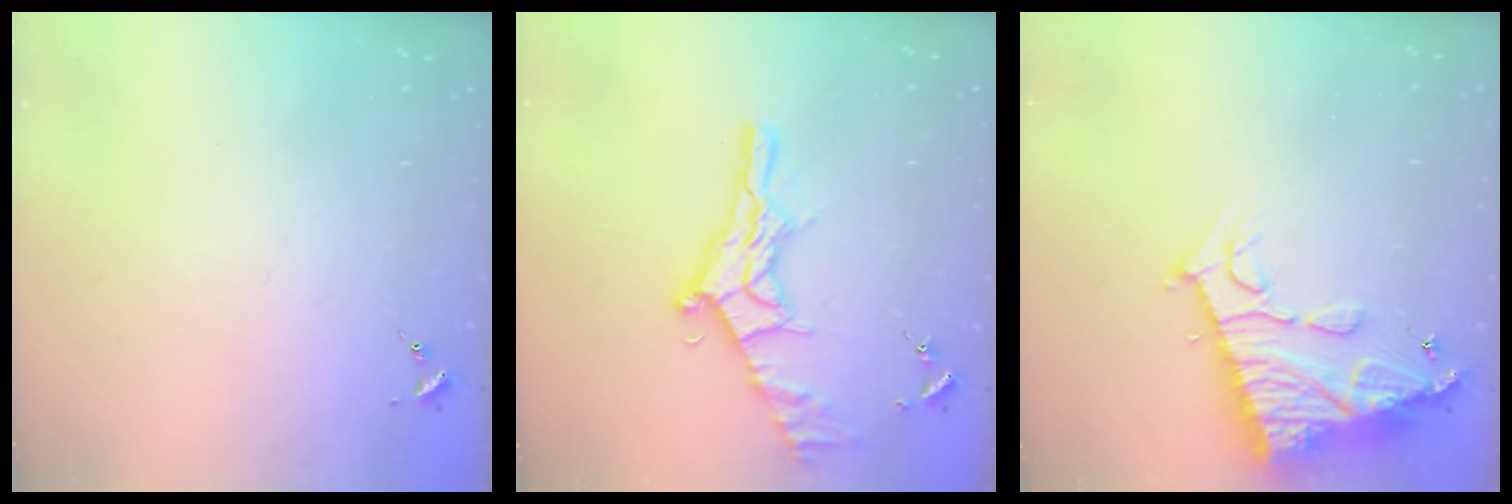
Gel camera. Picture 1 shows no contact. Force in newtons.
{"total": 17.0, "press": 17.0, "slide": 1.2}
{"total": 14.5, "press": 14.4, "slide": 1.4}